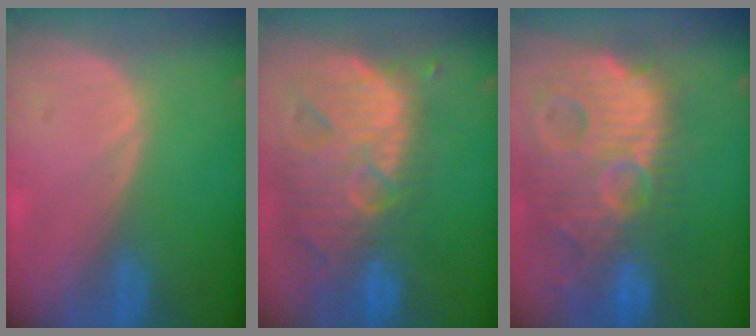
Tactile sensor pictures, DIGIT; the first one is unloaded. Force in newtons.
{"total": 13.7, "press": 11.6, "slide": 7.3}
{"total": 14.8, "press": 12.8, "slide": 7.5}